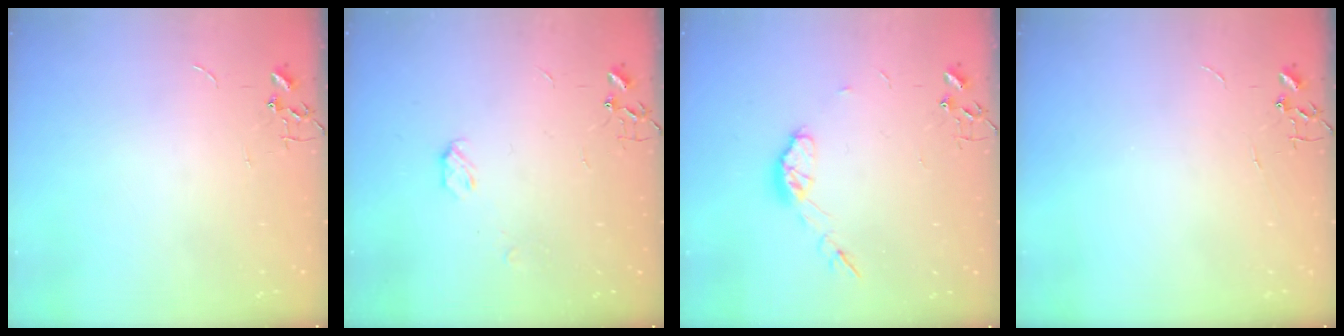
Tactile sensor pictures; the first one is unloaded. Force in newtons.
{"total": 3.9, "press": 3.8, "slide": 0.6}
{"total": 8.3, "press": 8.3, "slide": 0.5}
{"total": 0.0}